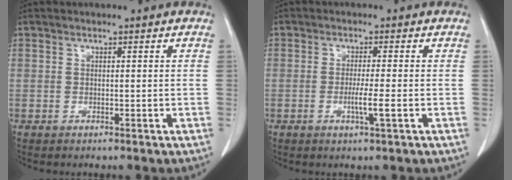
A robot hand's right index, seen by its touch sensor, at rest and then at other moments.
{"total": 3.3, "force": [-0.9, -0.3, 3.1], "torque": [-0.060, -0.005, -0.015]}